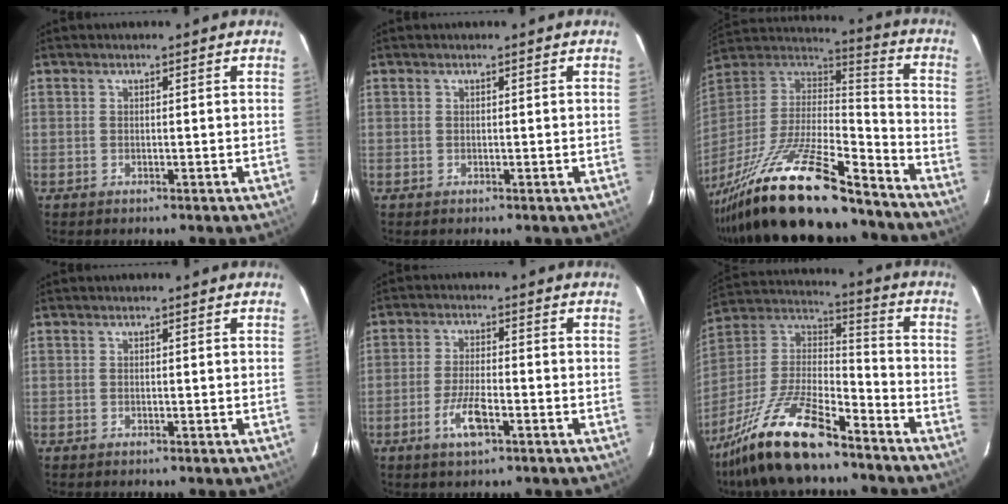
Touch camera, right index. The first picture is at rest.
{"total": 0.0}
{"total": 28.1, "force": [-21.0, 6.6, 17.5], "torque": [-0.338, -0.048, -0.351]}
{"total": 0.0}
{"total": 6.3, "force": [-3.1, 1.6, 5.2], "torque": [-0.113, -0.005, -0.060]}
{"total": 19.8, "force": [-14.1, 5.5, 12.8], "torque": [-0.269, -0.010, -0.258]}